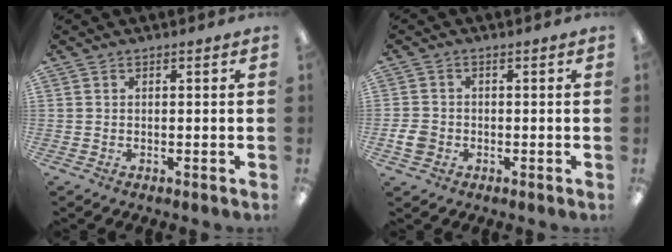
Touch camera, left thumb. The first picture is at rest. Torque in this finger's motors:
{"motor_torque": [-0.56, 0.62, 0.21, -0.12, 0.00]}